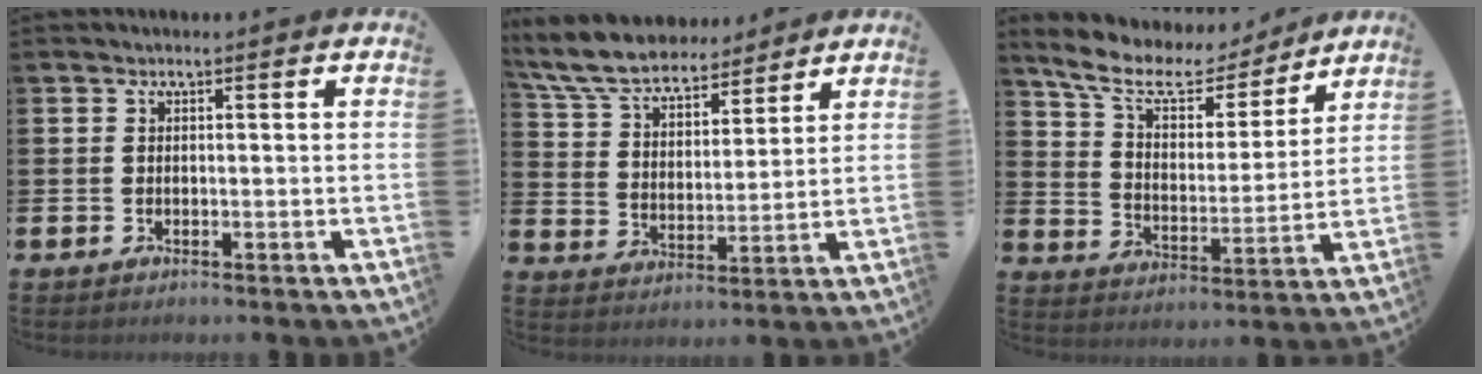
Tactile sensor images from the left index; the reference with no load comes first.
{"total": 8.2, "force": [7.6, 2.3, 2.1], "torque": [-0.077, -0.040, 0.139]}
{"total": 9.4, "force": [8.0, 3.5, 3.6], "torque": [-0.101, -0.051, 0.138]}